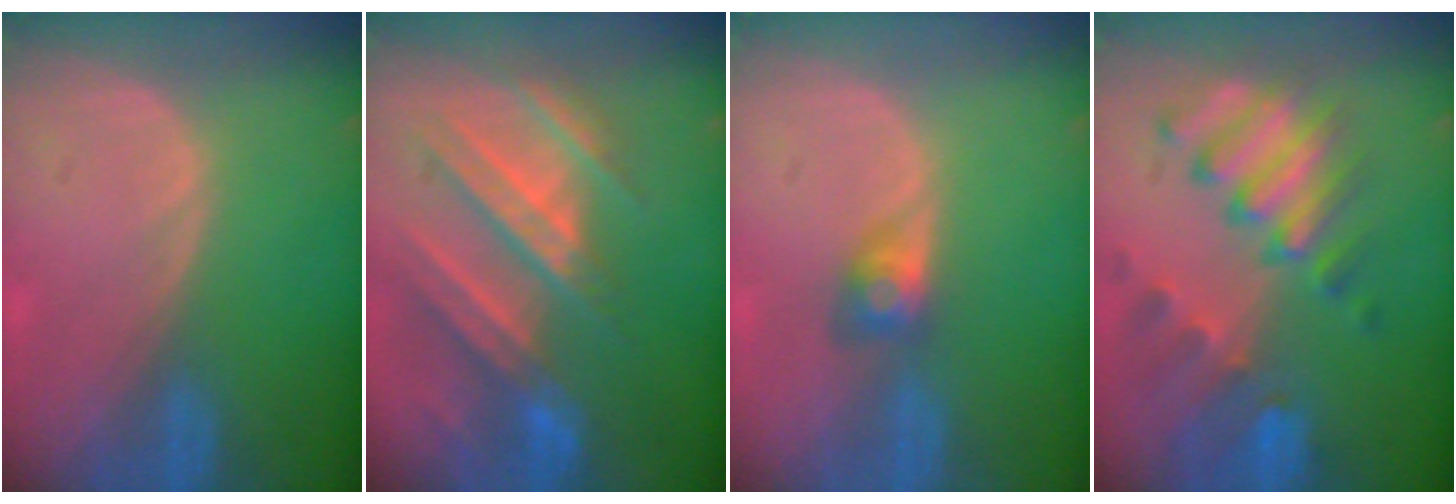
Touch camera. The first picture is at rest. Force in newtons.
{"total": 10.2, "press": 9.5, "slide": 3.8}
{"total": 3.1, "press": 2.7, "slide": 1.4}
{"total": 10.1, "press": 8.9, "slide": 4.8}